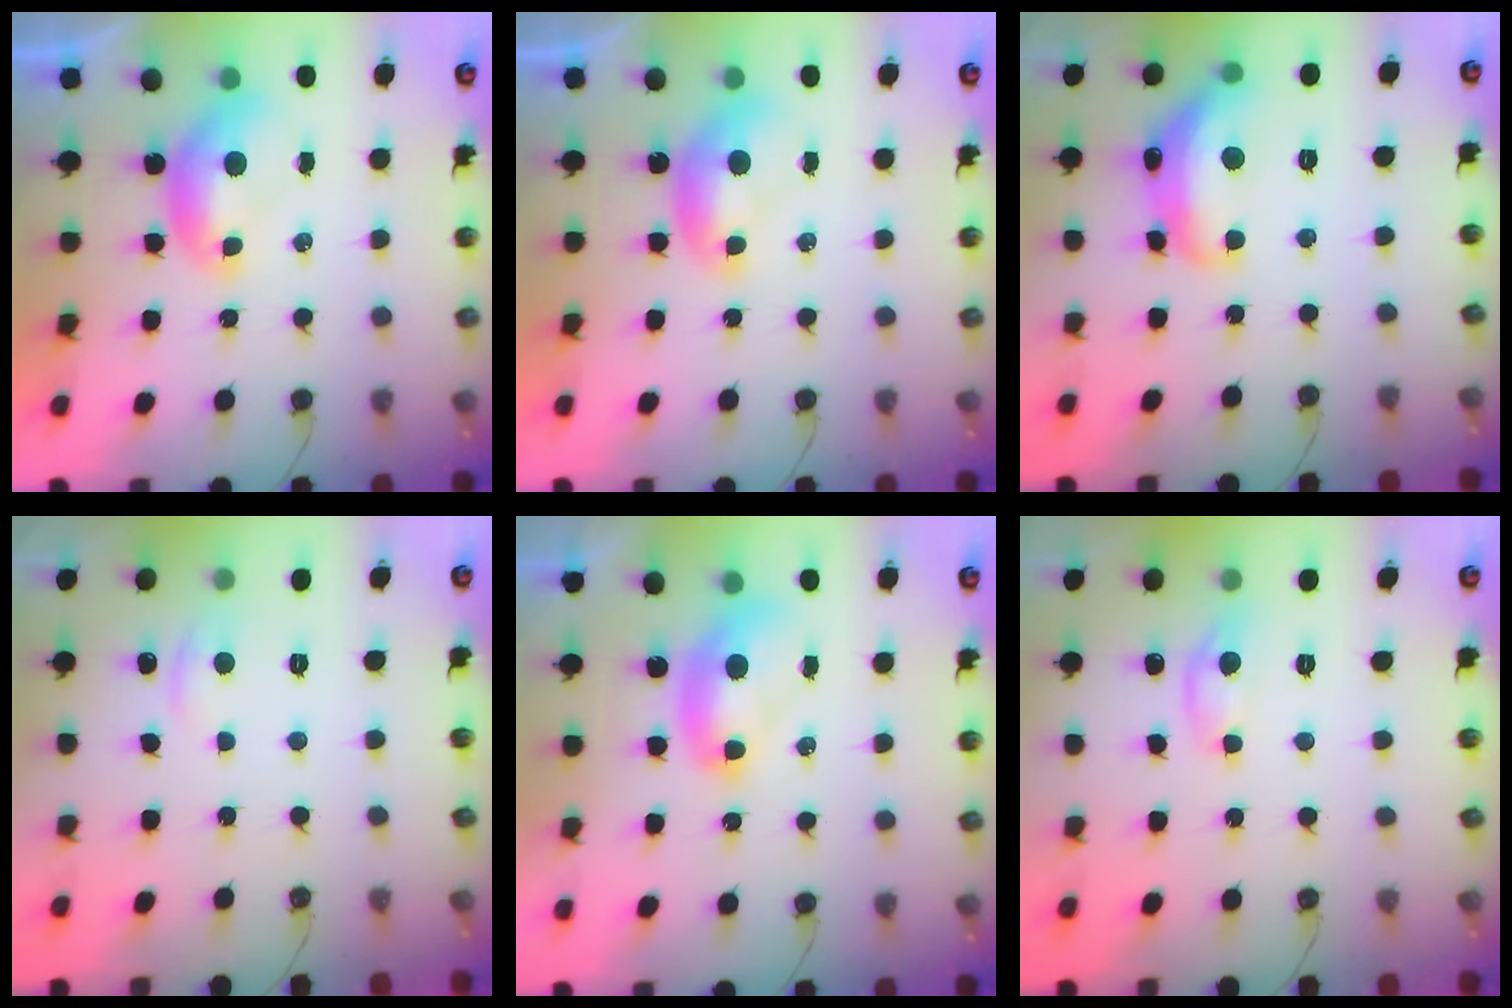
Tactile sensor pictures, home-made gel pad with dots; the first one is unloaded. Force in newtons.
{"total": 0.0}
{"total": 8.9, "press": 8.9, "slide": 0.6}
{"total": 0.8, "press": 0.0, "slide": 0.8}
{"total": 2.7, "press": 2.7, "slide": 0.1}
{"total": 2.6, "press": 2.6, "slide": 0.2}